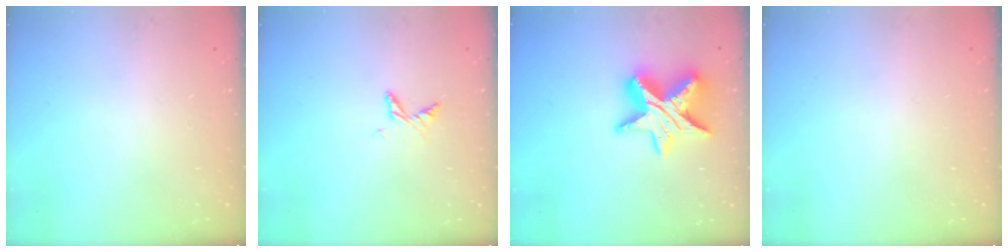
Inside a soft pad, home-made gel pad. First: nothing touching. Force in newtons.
{"total": 5.6, "press": 5.6, "slide": 0.4}
{"total": 15.0, "press": 14.9, "slide": 1.1}
{"total": 0.0}